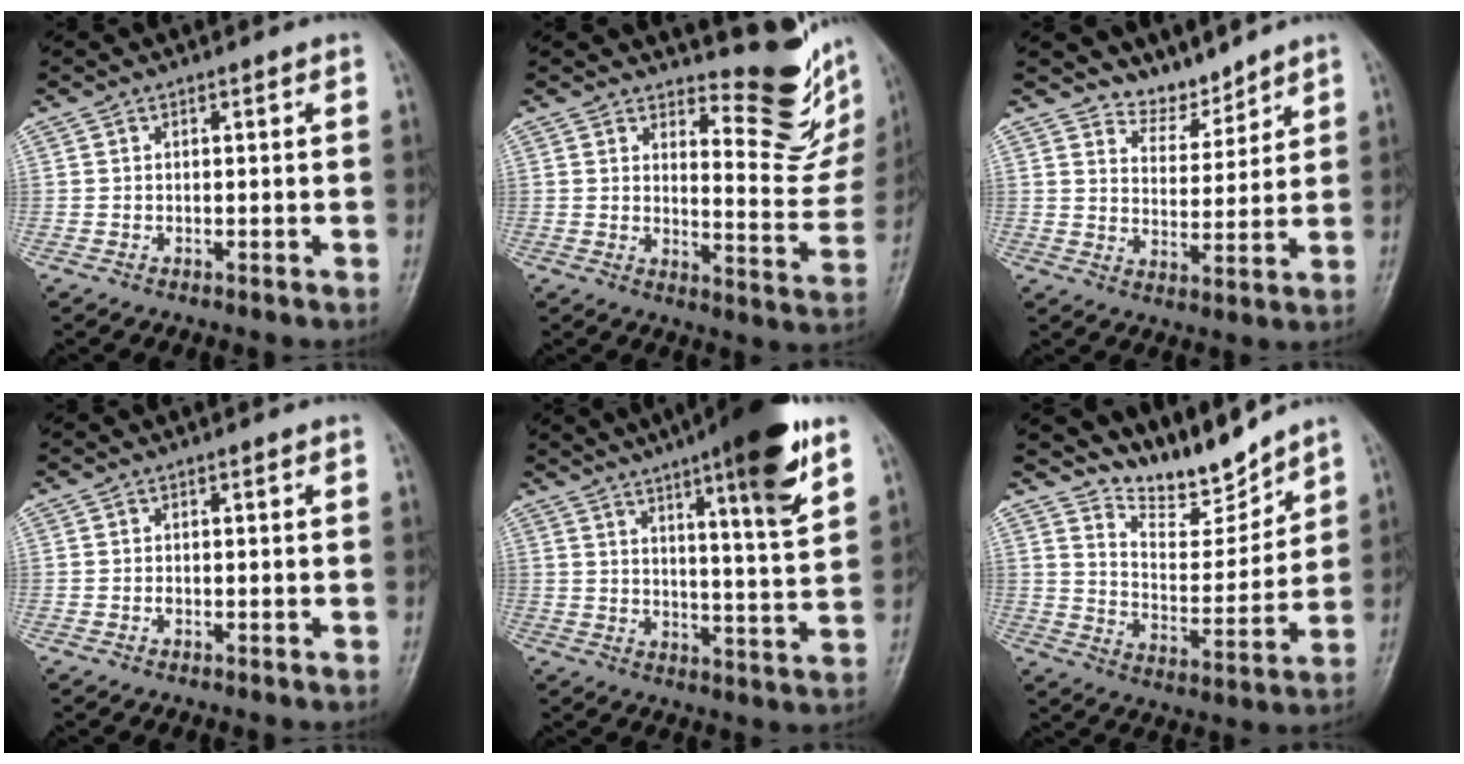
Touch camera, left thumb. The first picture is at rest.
{"total": 13.4, "force": [10.6, 4.5, 7.0], "torque": [-0.056, -0.109, 0.134]}
{"total": 5.6, "force": [5.2, 1.9, 0.1], "torque": [0.022, -0.053, 0.101]}
{"total": 0.7, "force": [0.0, 0.5, 0.5], "torque": [-0.003, 0.002, -0.001]}
{"total": 17.2, "force": [10.0, 2.3, 13.9], "torque": [-0.190, -0.046, 0.146]}
{"total": 10.9, "force": [10.2, 2.4, 2.8], "torque": [-0.016, -0.079, 0.191]}